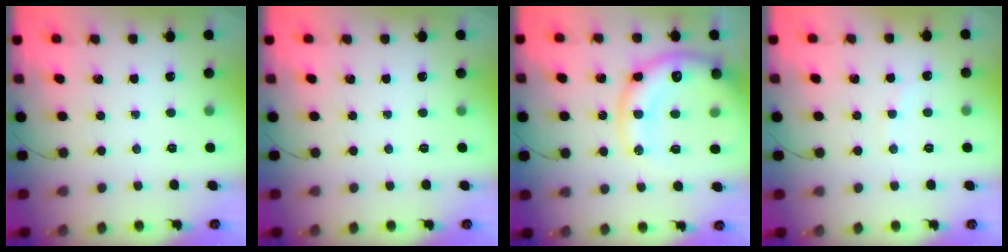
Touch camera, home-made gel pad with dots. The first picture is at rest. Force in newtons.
{"total": 0.0}
{"total": 18.4, "press": 18.2, "slide": 2.7}
{"total": 2.8, "press": 2.7, "slide": 0.7}